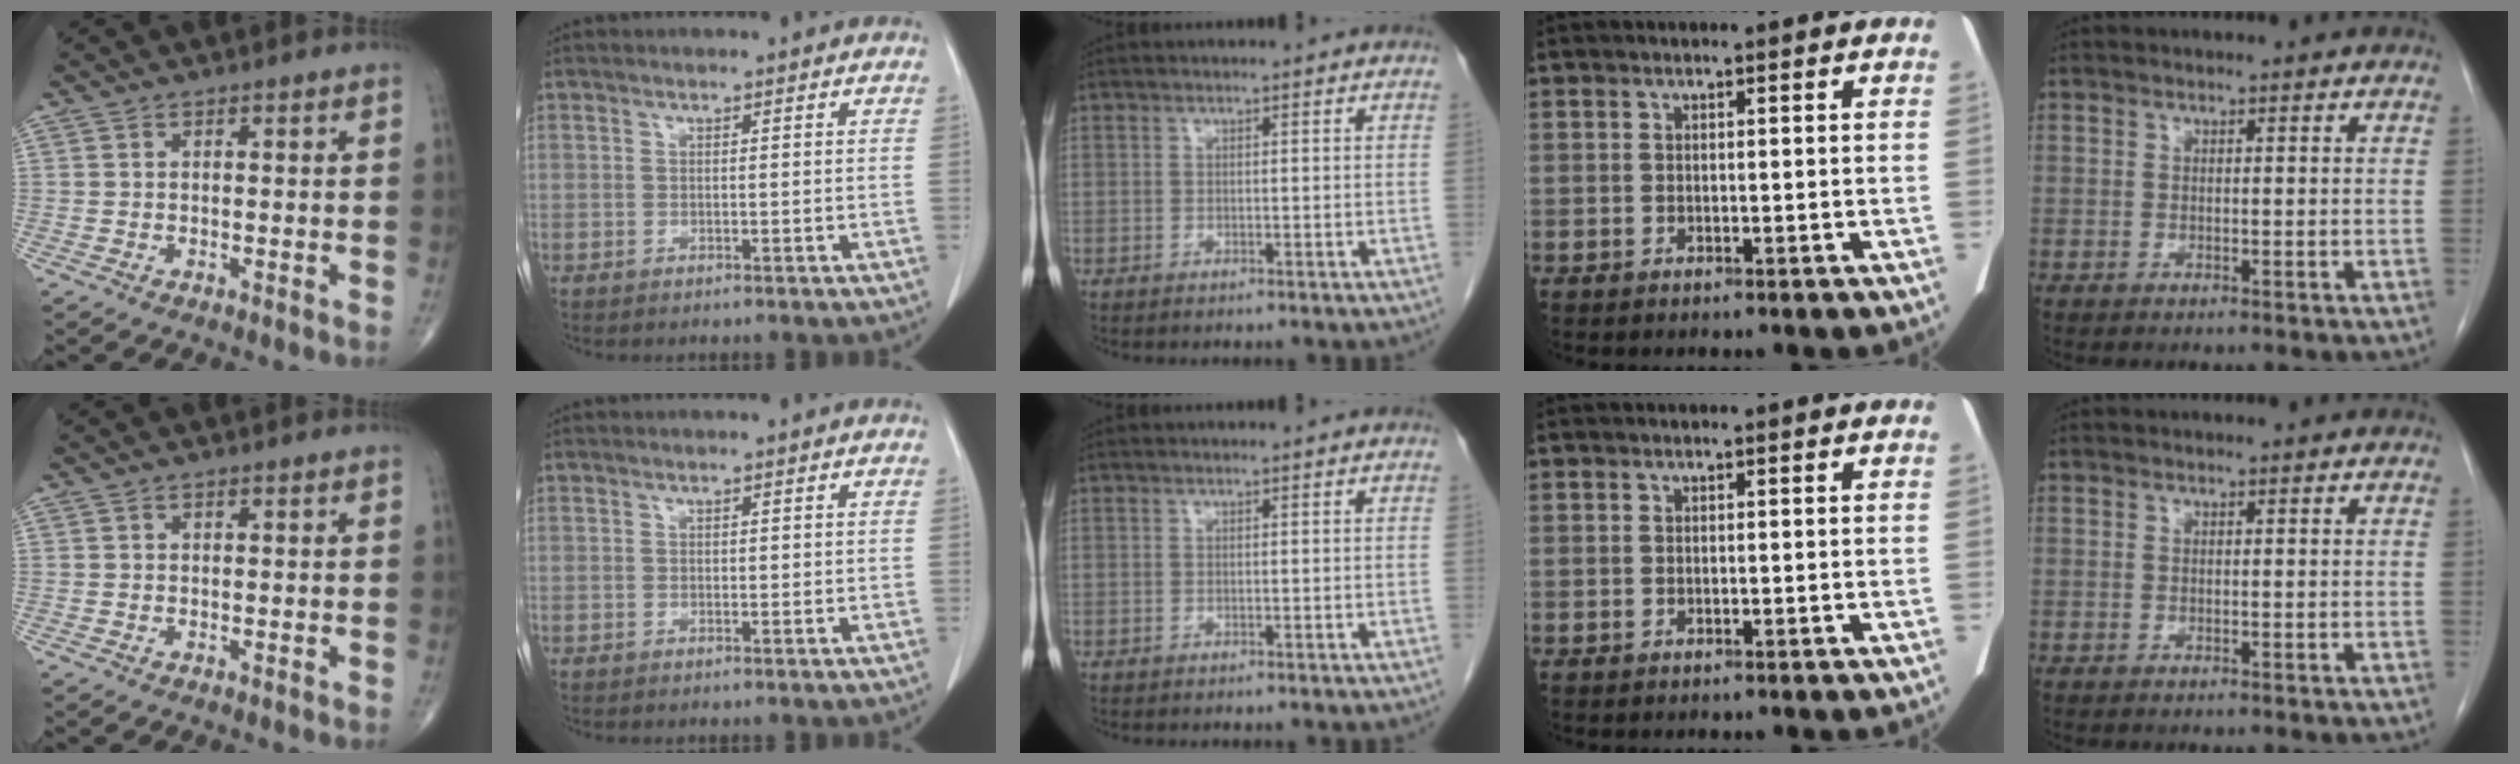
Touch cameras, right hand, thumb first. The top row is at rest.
{"index": {"total": 0.7, "force": [0.2, 0.4, 0.5], "torque": [-0.004, 0.001, 0.003]}}